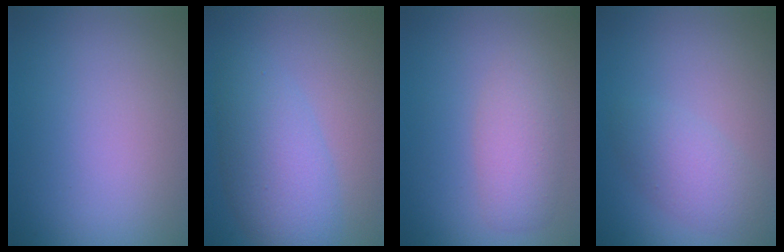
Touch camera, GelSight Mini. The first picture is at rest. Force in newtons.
{"total": 4.9, "press": 4.9, "slide": 0.2}
{"total": 2.8, "press": 2.8, "slide": 0.2}
{"total": 2.9, "press": 2.9, "slide": 0.2}